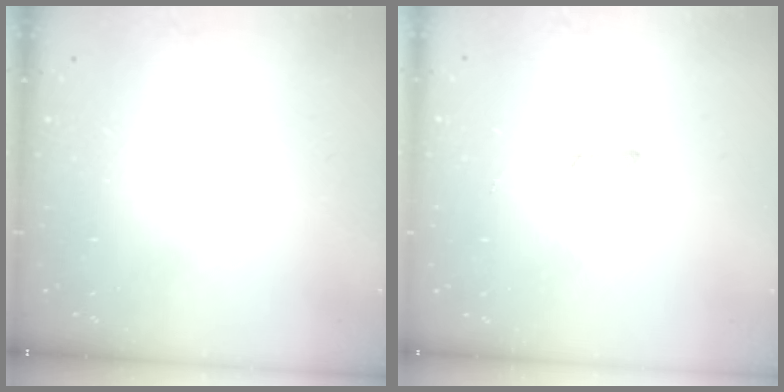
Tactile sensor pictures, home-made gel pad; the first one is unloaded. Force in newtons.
{"total": 2.1, "press": 2.1, "slide": 0.1}